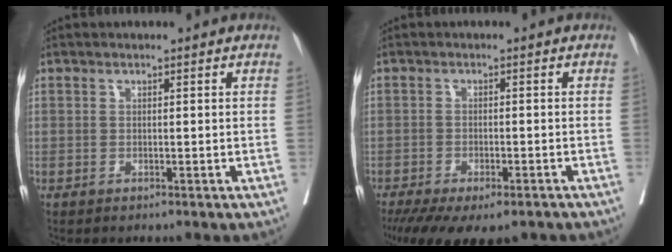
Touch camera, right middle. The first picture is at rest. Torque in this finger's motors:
{"motor_torque": [1.17, -0.97, 0.25, 0.06]}